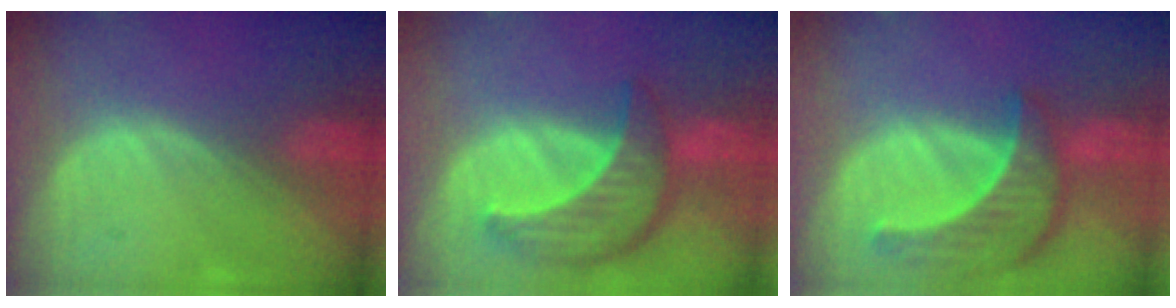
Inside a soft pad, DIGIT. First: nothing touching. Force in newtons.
{"total": 8.7, "press": 7.8, "slide": 3.8}
{"total": 8.1, "press": 7.6, "slide": 2.8}